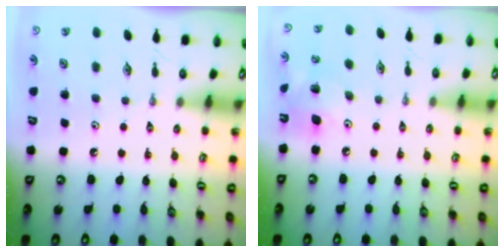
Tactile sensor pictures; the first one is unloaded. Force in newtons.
{"total": 10.4, "press": 10.2, "slide": 1.8}